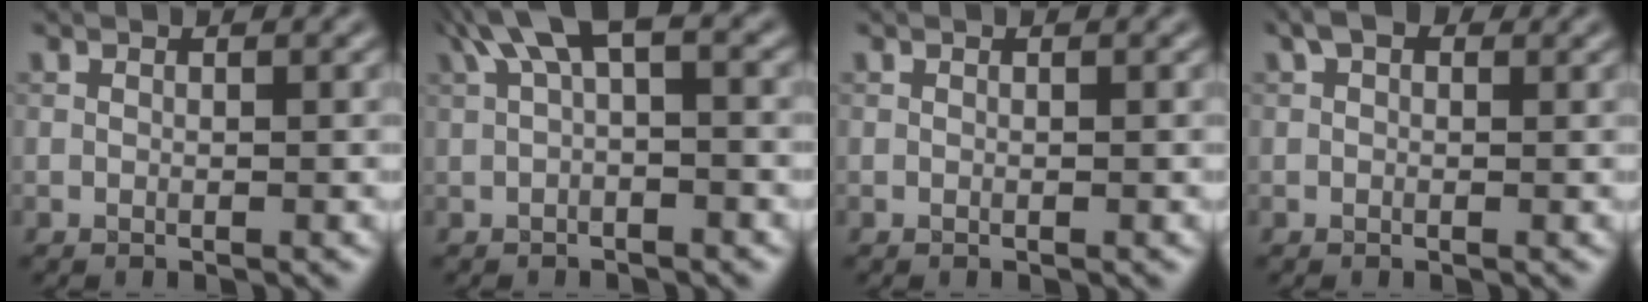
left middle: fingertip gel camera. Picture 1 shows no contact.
{"total": 4.8, "force": [1.7, 1.5, 4.2], "torque": [-0.065, 0.017, 0.024]}
{"total": 0.0}
{"total": 1.8, "force": [0.9, 1.1, 1.1], "torque": [-0.013, 0.006, 0.008]}